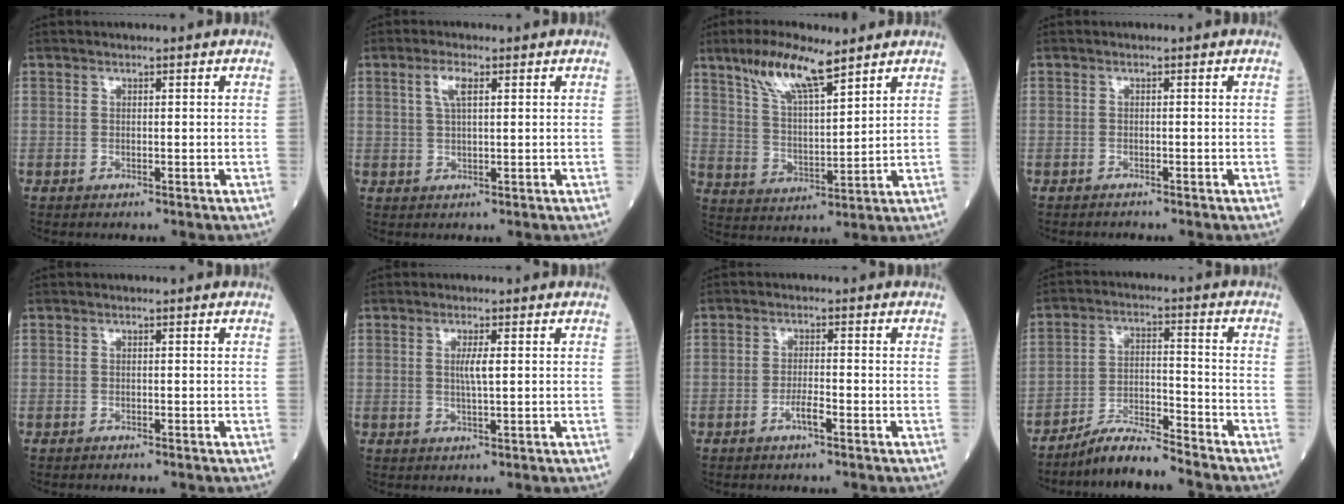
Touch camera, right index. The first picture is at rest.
{"total": 3.2, "force": [1.3, 0.9, 2.9], "torque": [-0.061, 0.006, 0.026]}
{"total": 10.2, "force": [7.2, 1.9, 7.1], "torque": [-0.139, 0.006, 0.136]}
{"total": 0.6, "force": [-0.6, 0.0, 0.0], "torque": [-0.004, -0.003, -0.011]}
{"total": 0.5, "force": [-0.5, 0.1, 0.2], "torque": [-0.004, -0.001, -0.010]}
{"total": 2.5, "force": [0.4, 0.0, 2.4], "torque": [-0.049, -0.002, 0.006]}
{"total": 2.5, "force": [-1.4, 0.2, 2.1], "torque": [-0.036, 0.001, -0.027]}
{"total": 7.6, "force": [-7.0, 0.1, 2.8], "torque": [-0.049, -0.007, -0.129]}